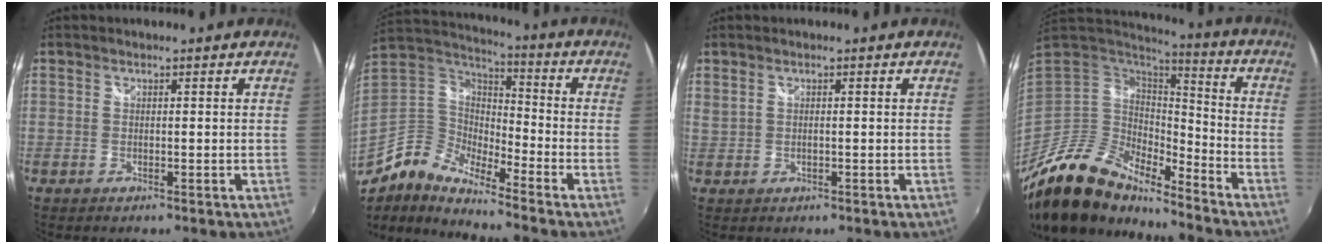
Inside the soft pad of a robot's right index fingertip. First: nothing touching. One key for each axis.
{"total": 10.5, "fx": -5.8, "fy": 5.3, "fz": 7.0, "tx": -0.137, "ty": 0.005, "tz": -0.128}
{"total": 1.3, "fx": 0.4, "fy": 0.5, "fz": 1.2, "tx": -0.023, "ty": 0.000, "tz": 0.009}
{"total": 18.8, "fx": -15.2, "fy": 5.8, "fz": 9.4, "tx": -0.192, "ty": -0.029, "tz": -0.288}